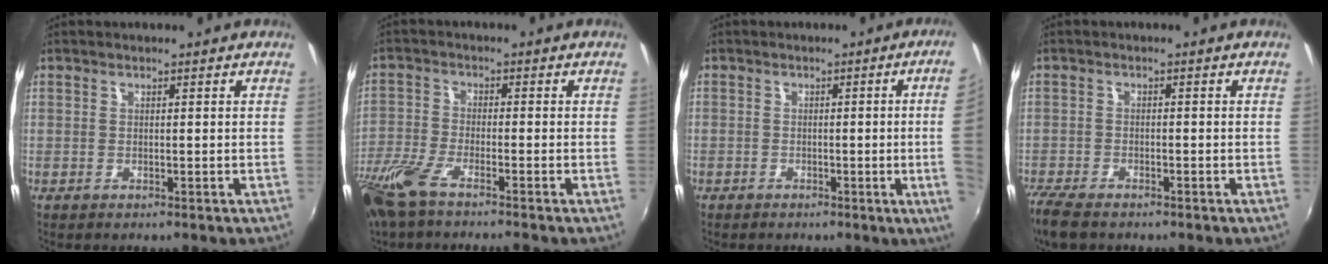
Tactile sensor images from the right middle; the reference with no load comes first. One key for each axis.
{"total": 9.1, "fx": -6.9, "fy": 1.5, "fz": 5.7, "tx": -0.142, "ty": -0.030, "tz": -0.137}
{"total": 7.5, "fx": -0.4, "fy": -1.1, "fz": 7.4, "tx": -0.082, "ty": -0.007, "tz": -0.001}
{"total": 6.2, "fx": -5.0, "fy": 1.8, "fz": 3.1, "tx": -0.087, "ty": -0.025, "tz": -0.098}